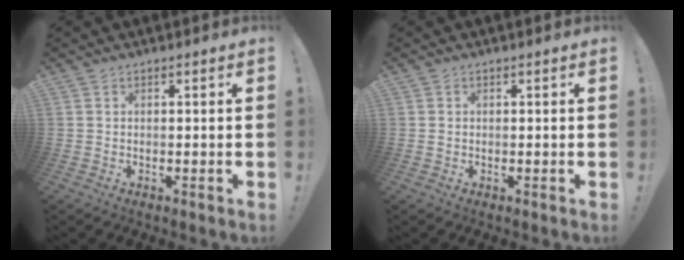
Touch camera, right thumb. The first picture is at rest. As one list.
[{"total": 0.6, "force": [0.1, 0.5, 0.2], "torque": [-0.012, 0.006, 0.003]}]